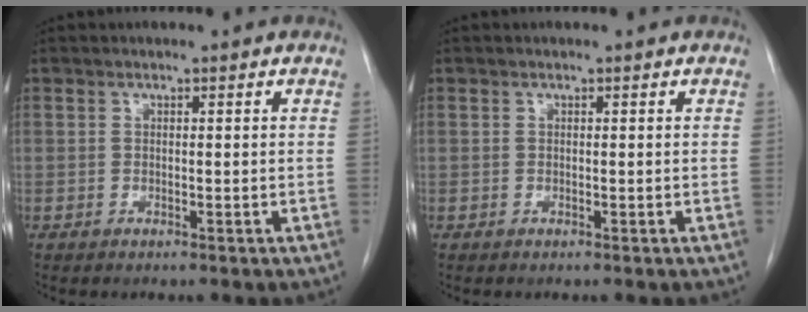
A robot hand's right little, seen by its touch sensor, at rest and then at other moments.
{"total": 0.0}